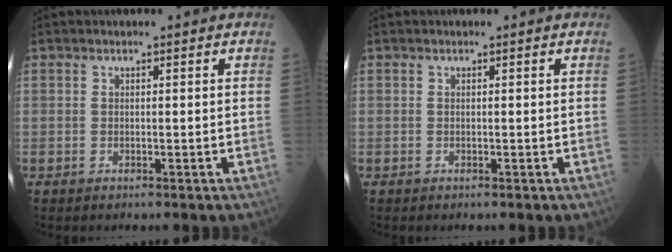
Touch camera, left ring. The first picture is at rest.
{"total": 0.0}